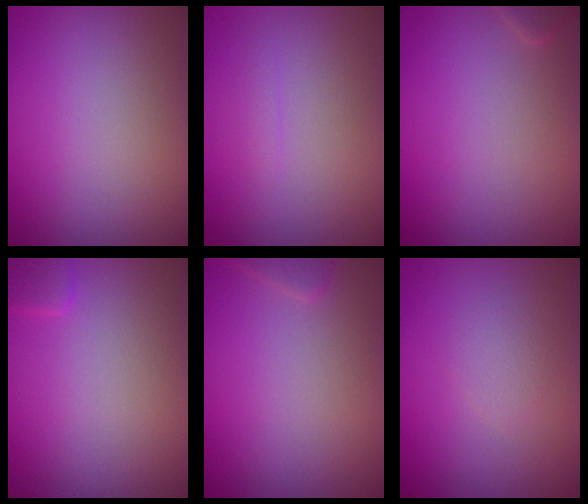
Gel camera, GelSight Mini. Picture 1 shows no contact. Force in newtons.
{"total": 0.6, "press": 0.6, "slide": 0.0}
{"total": 0.8, "press": 0.8, "slide": 0.1}
{"total": 1.3, "press": 1.3, "slide": 0.2}
{"total": 0.9, "press": 0.9, "slide": 0.0}
{"total": 1.1, "press": 1.1, "slide": 0.0}